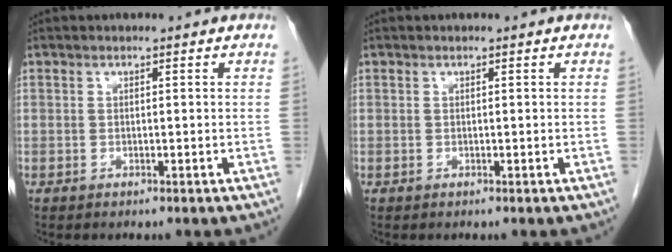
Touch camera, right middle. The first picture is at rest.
{"total": 0.0}